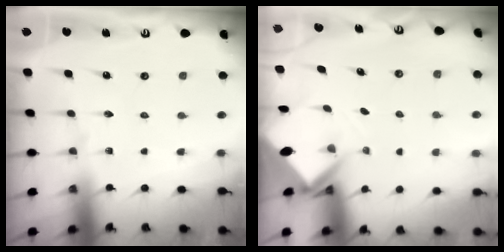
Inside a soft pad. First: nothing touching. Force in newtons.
{"total": 3.5, "press": 3.5, "slide": 0.3}